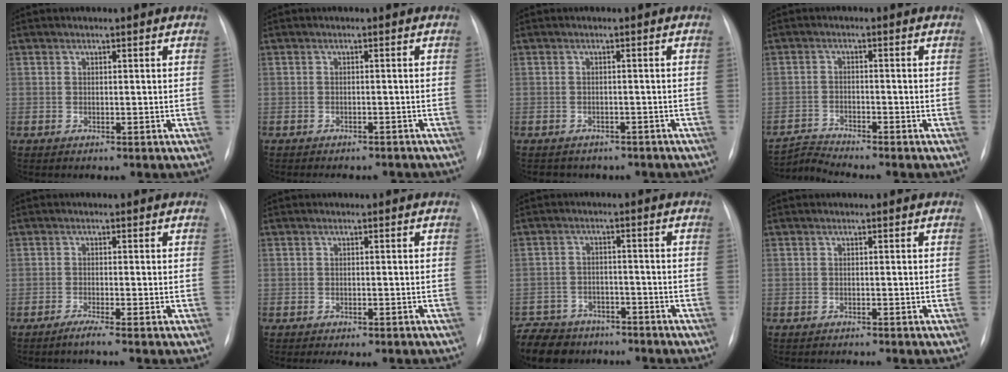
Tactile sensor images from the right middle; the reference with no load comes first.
{"total": 6.9, "force": [-6.1, 2.4, 2.2], "torque": [-0.021, 0.005, -0.067]}
{"total": 6.2, "force": [-5.2, 3.2, 1.2], "torque": [-0.017, 0.012, -0.051]}
{"total": 3.7, "force": [-3.2, -1.6, -1.0], "torque": [0.007, -0.017, -0.060]}
{"total": 1.4, "force": [-1.0, -0.6, 0.9], "torque": [-0.019, -0.001, -0.022]}
{"total": 3.4, "force": [-2.6, 1.4, 1.6], "torque": [-0.016, -0.003, -0.029]}
{"total": 11.5, "force": [-9.4, 6.0, 3.0], "torque": [-0.065, 0.003, -0.137]}
{"total": 1.3, "force": [-1.2, 0.1, 0.4], "torque": [-0.006, -0.004, -0.015]}